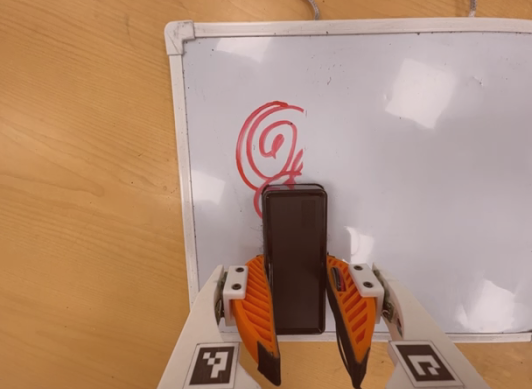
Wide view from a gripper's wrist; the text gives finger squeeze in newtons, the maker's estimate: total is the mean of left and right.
{"total": 7.9, "left": 6.3, "right": 9.6}